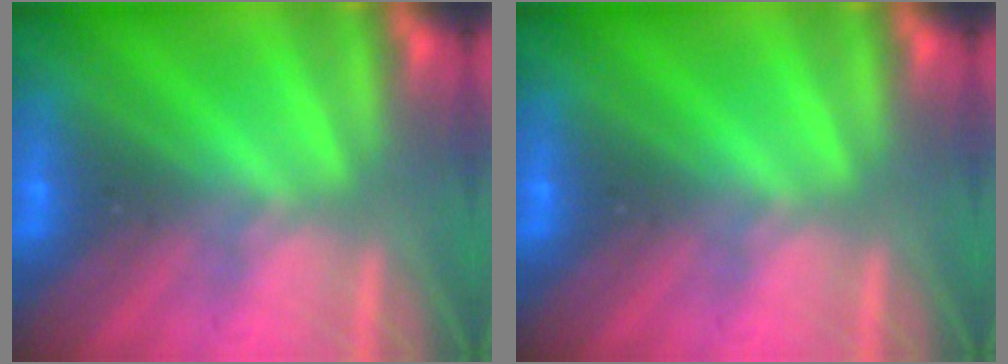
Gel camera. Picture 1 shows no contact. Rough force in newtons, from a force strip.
{"total": 0.0}